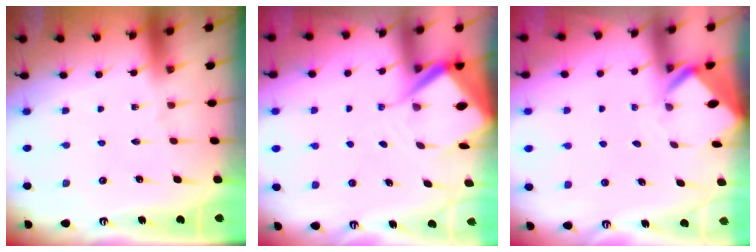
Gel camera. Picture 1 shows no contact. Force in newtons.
{"total": 7.4, "press": 7.4, "slide": 0.7}
{"total": 3.1, "press": 3.1, "slide": 0.2}